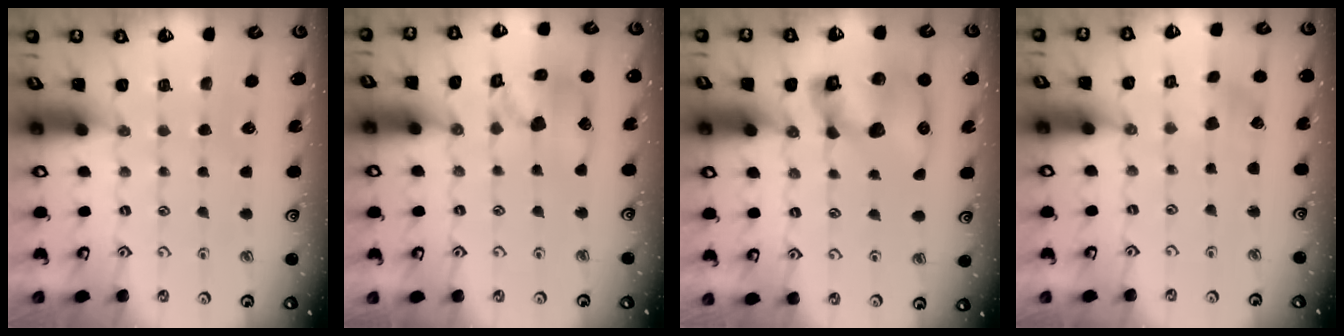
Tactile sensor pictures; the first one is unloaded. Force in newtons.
{"total": 13.7, "press": 13.6, "slide": 1.8}
{"total": 13.8, "press": 13.6, "slide": 2.1}
{"total": 2.0, "press": 2.0, "slide": 0.3}